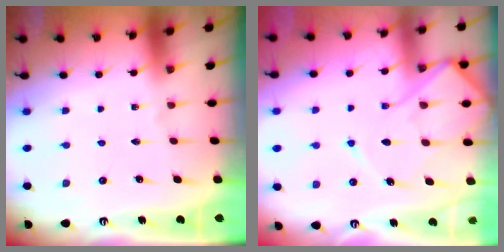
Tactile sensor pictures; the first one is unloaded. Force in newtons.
{"total": 11.4, "press": 11.4, "slide": 1.3}